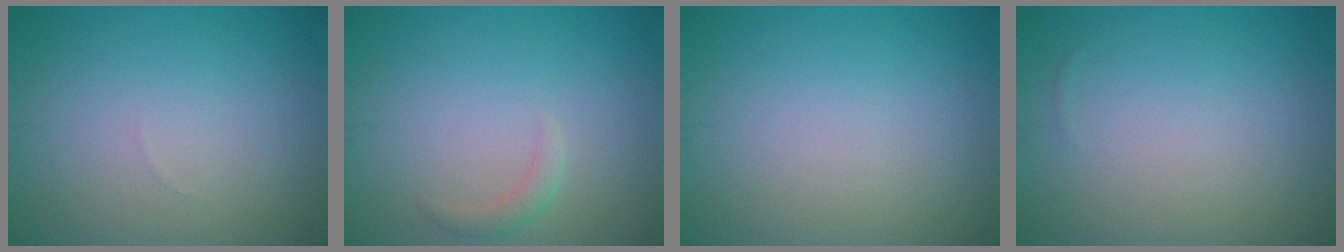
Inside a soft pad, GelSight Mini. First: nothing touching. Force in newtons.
{"total": 1.2, "press": 1.2, "slide": 0.2}
{"total": 0.0}
{"total": 0.0}